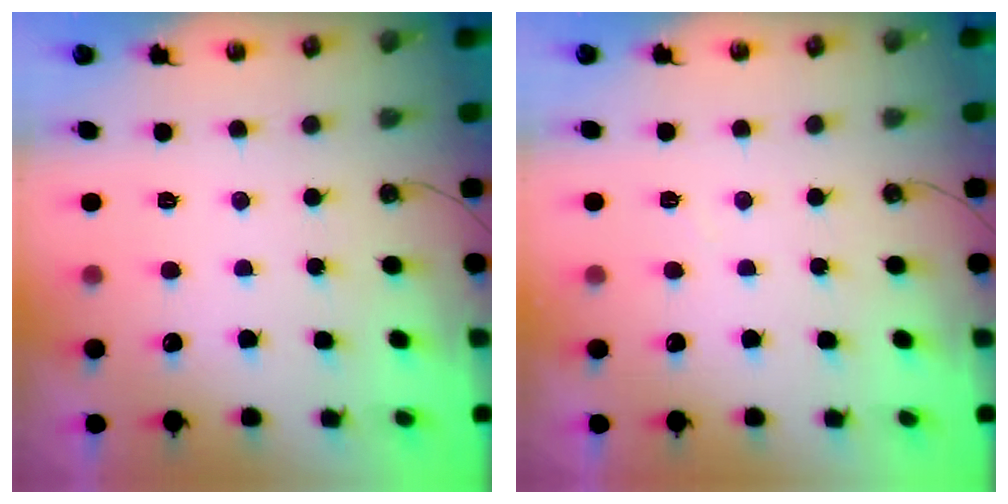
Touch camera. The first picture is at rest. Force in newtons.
{"total": 2.6, "press": 2.6, "slide": 0.4}